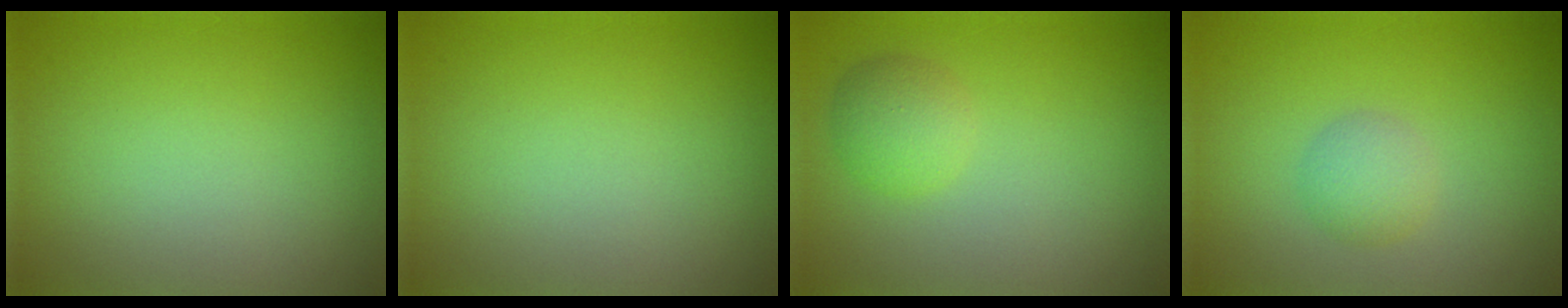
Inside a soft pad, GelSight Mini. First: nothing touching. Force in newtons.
{"total": 0.0}
{"total": 2.2, "press": 2.2, "slide": 0.1}
{"total": 2.0, "press": 2.0, "slide": 0.0}